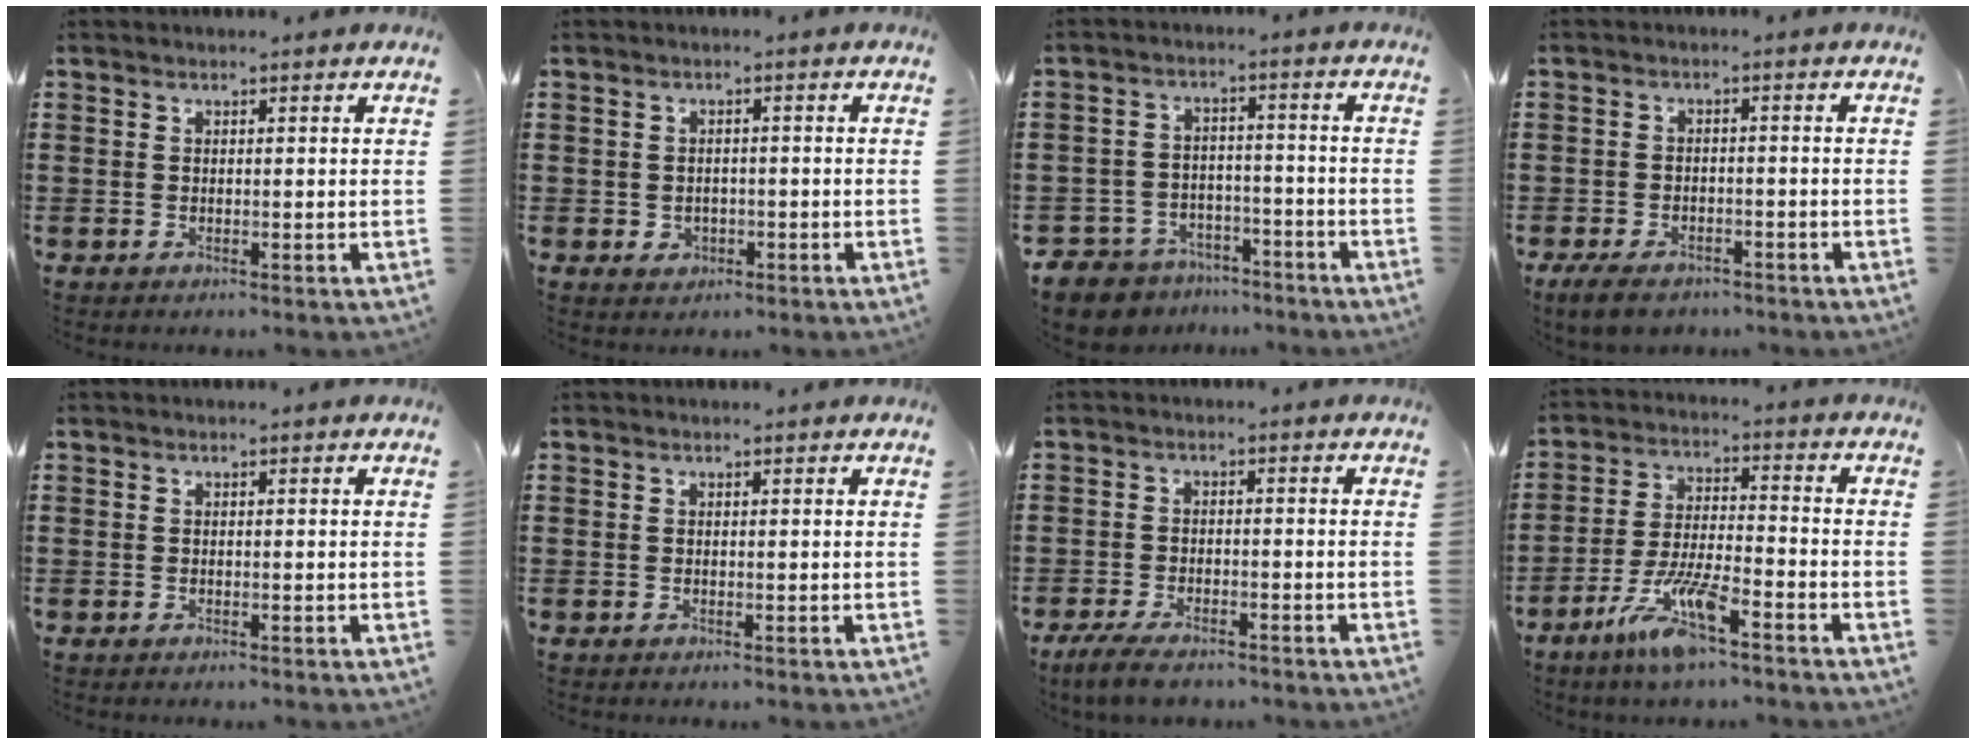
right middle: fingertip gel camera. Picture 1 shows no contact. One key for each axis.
{"total": 1.5, "fx": -0.5, "fy": 1.3, "fz": 0.5, "tx": -0.014, "ty": 0.003, "tz": -0.014}
{"total": 6.5, "fx": -6.3, "fy": 1.7, "fz": 0.5, "tx": -0.034, "ty": 0.009, "tz": -0.133}
{"total": 3.7, "fx": -3.2, "fy": 1.2, "fz": 1.3, "tx": -0.036, "ty": 0.001, "tz": -0.069}
{"total": 0.0}
{"total": 0.0}
{"total": 4.2, "fx": -3.5, "fy": 1.1, "fz": 2.0, "tx": -0.046, "ty": -0.001, "tz": -0.071}
{"total": 9.5, "fx": -6.0, "fy": 1.7, "fz": 7.1, "tx": -0.149, "ty": -0.005, "tz": -0.114}